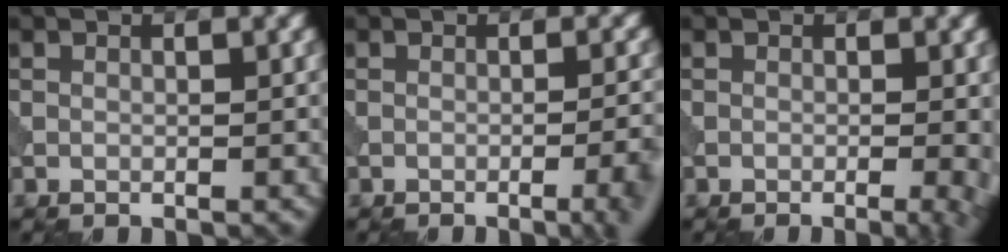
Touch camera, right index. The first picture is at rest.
{"total": 4.1, "force": [-1.8, 1.2, 3.5], "torque": [-0.032, 0.006, -0.024]}
{"total": 3.5, "force": [-0.9, 1.1, 3.2], "torque": [-0.031, 0.000, -0.011]}